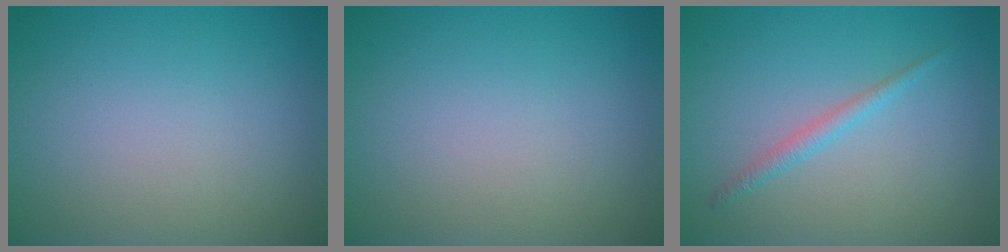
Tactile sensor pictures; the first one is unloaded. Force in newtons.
{"total": 0.0}
{"total": 1.4, "press": 1.4, "slide": 0.1}